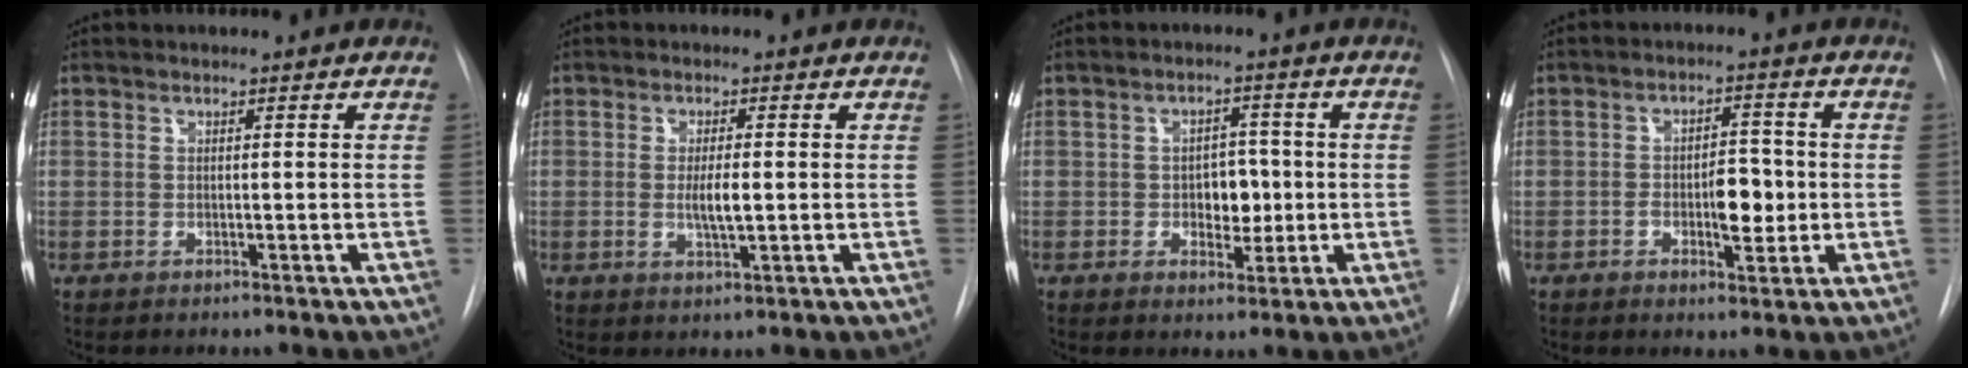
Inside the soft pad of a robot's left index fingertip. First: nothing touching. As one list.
[{"total": 3.5, "force": [-1.3, 0.5, 3.2], "torque": [-0.060, -0.009, -0.017]}, {"total": 4.8, "force": [-1.6, 3.0, 3.5], "torque": [-0.042, 0.003, -0.016]}, {"total": 5.8, "force": [-2.2, 2.4, 4.9], "torque": [-0.069, 0.001, -0.027]}]